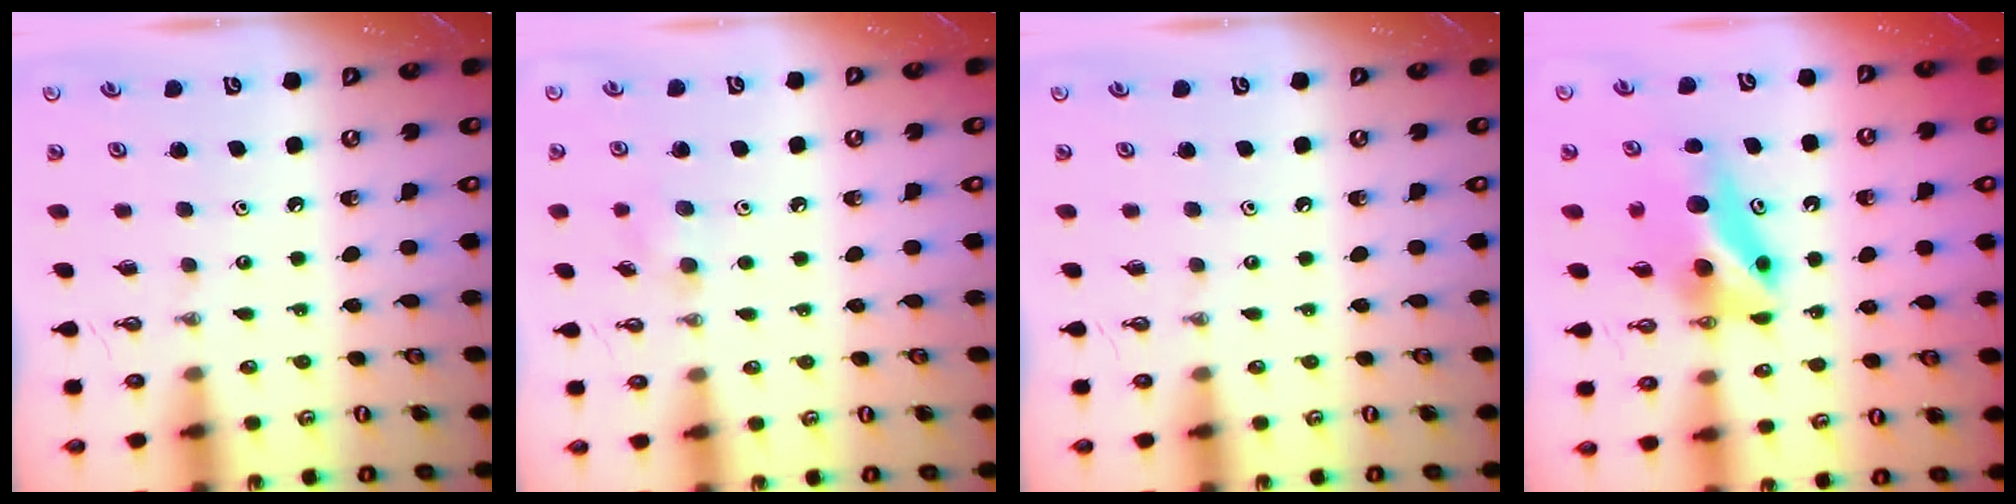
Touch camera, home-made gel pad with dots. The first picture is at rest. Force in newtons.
{"total": 6.4, "press": 6.2, "slide": 1.4}
{"total": 0.0}
{"total": 6.7, "press": 6.6, "slide": 1.1}